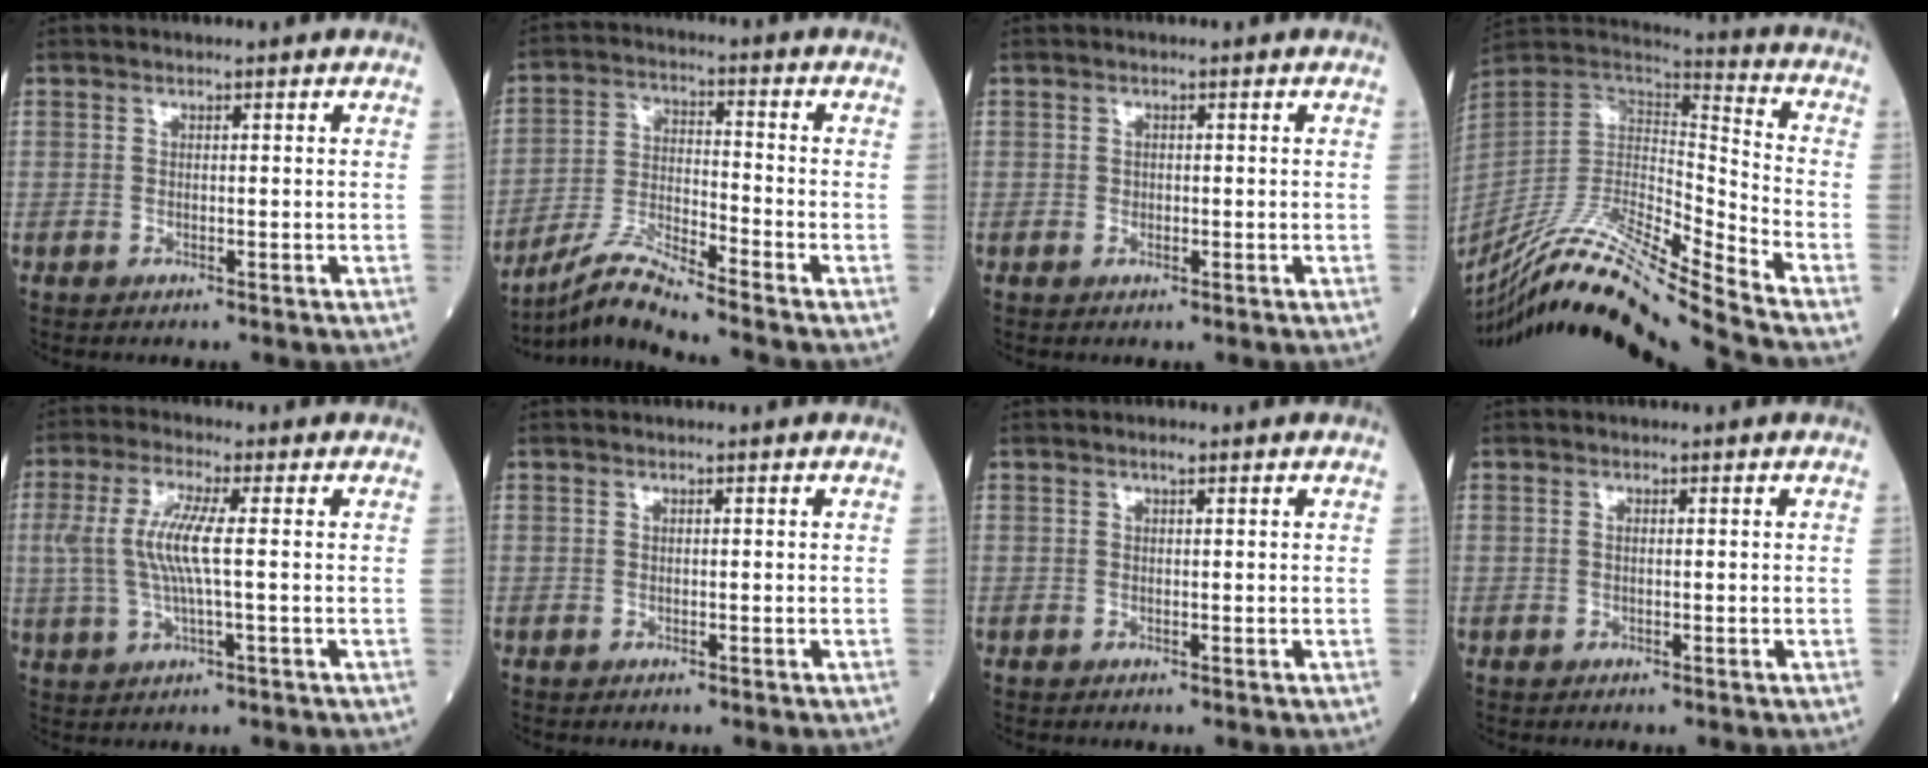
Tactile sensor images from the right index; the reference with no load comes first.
{"total": 8.0, "force": [-7.2, -1.6, 3.0], "torque": [-0.065, -0.018, -0.139]}
{"total": 0.7, "force": [-0.1, 0.6, 0.4], "torque": [-0.004, 0.001, -0.003]}
{"total": 22.6, "force": [-19.8, -1.7, 10.7], "torque": [-0.222, -0.018, -0.360]}
{"total": 7.5, "force": [0.5, 1.0, 7.4], "torque": [-0.171, 0.009, 0.008]}
{"total": 0.0}
{"total": 0.6, "force": [0.4, 0.1, 0.4], "torque": [-0.010, 0.000, 0.005]}
{"total": 0.5, "force": [0.1, 0.2, 0.5], "torque": [-0.011, 0.001, 0.000]}